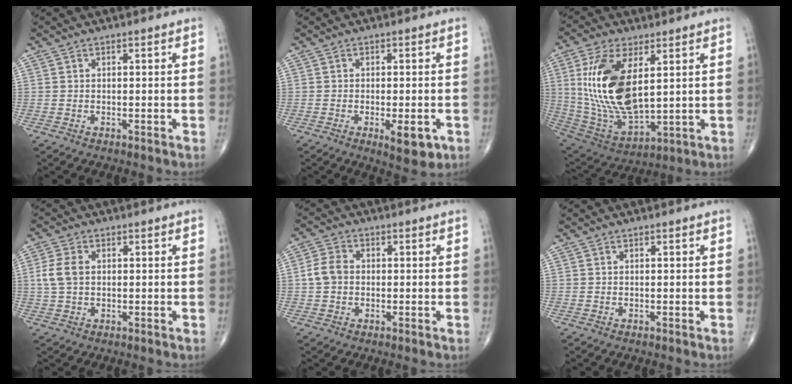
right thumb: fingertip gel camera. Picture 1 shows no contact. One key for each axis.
{"total": 5.7, "fx": -2.1, "fy": 2.1, "fz": 4.8, "tx": -0.059, "ty": -0.006, "tz": -0.023}
{"total": 19.4, "fx": 4.4, "fy": 9.2, "fz": 16.4, "tx": -0.323, "ty": -0.025, "tz": 0.097}
{"total": 4.7, "fx": 0.5, "fy": 3.1, "fz": 3.5, "tx": -0.084, "ty": 0.005, "tz": 0.008}
{"total": 4.5, "fx": -0.1, "fy": 3.5, "fz": 2.8, "tx": -0.053, "ty": 0.011, "tz": -0.009}
{"total": 0.0}